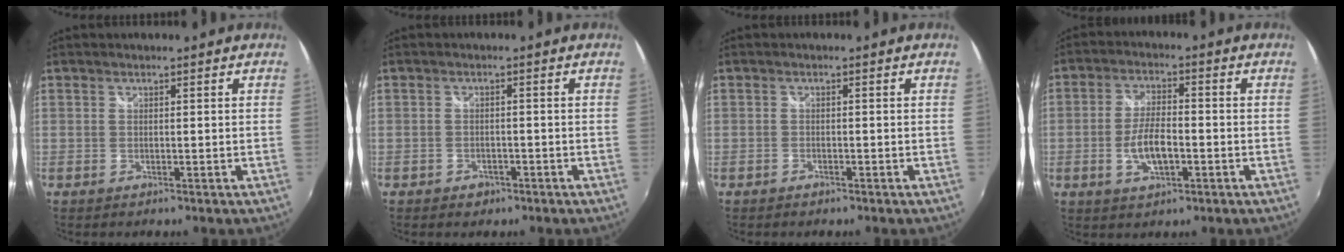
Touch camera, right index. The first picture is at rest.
{"total": 2.7, "force": [-1.6, 2.1, 0.8], "torque": [-0.021, -0.003, -0.023]}
{"total": 1.2, "force": [-1.0, 0.6, 0.3], "torque": [-0.008, -0.002, -0.018]}
{"total": 7.0, "force": [-2.1, 2.8, 6.1], "torque": [-0.123, 0.001, -0.035]}